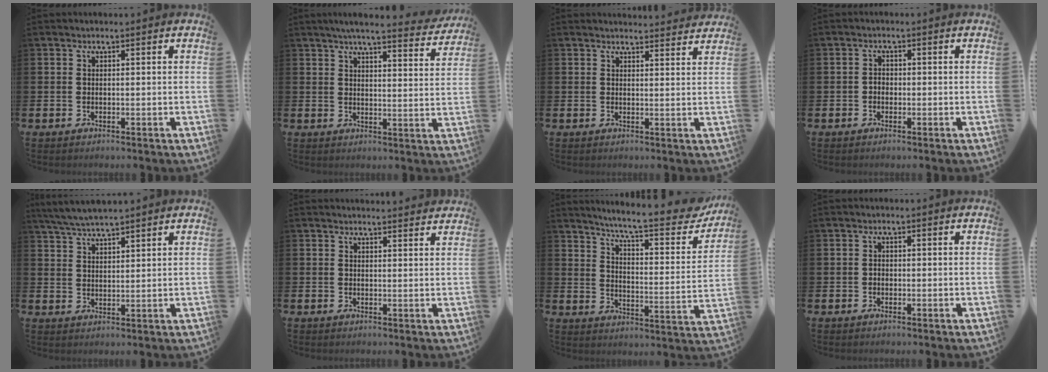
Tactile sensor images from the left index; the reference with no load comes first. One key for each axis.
{"total": 5.4, "fx": 5.0, "fy": 0.1, "fz": 2.0, "tx": -0.038, "ty": -0.030, "tz": 0.082}
{"total": 2.7, "fx": 2.7, "fy": 0.2, "fz": -0.1, "tx": 0.010, "ty": -0.020, "tz": 0.045}
{"total": 1.3, "fx": -0.5, "fy": 1.1, "fz": 0.5, "tx": -0.004, "ty": 0.003, "tz": -0.013}
{"total": 4.8, "fx": 4.6, "fy": 0.3, "fz": 1.4, "tx": -0.049, "ty": -0.009, "tz": 0.085}
{"total": 1.9, "fx": 1.9, "fy": 0.1, "fz": -0.1, "tx": 0.011, "ty": -0.016, "tz": 0.032}
{"total": 8.5, "fx": 7.3, "fy": 1.1, "fz": 4.1, "tx": -0.084, "ty": -0.053, "tz": 0.115}
{"total": 0.7, "fx": -0.3, "fy": 0.6, "fz": 0.2, "tx": 0.000, "ty": 0.001, "tz": -0.008}